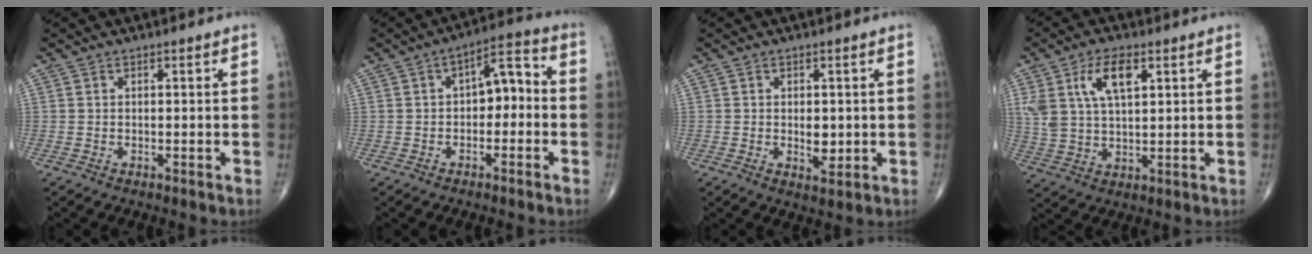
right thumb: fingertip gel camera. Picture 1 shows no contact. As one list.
[{"total": 7.6, "force": [-0.4, 4.1, 6.3], "torque": [-0.067, 0.032, -0.021]}, {"total": 3.6, "force": [0.0, 2.1, 3.0], "torque": [-0.032, -0.006, 0.006]}, {"total": 9.6, "force": [4.0, 4.5, 7.4], "torque": [-0.143, -0.006, 0.080]}]